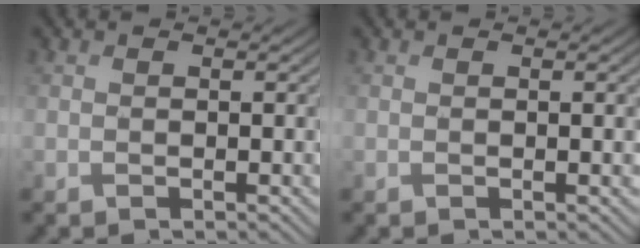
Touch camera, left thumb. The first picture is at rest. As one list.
[{"total": 1.5, "force": [0.1, 0.2, 1.5], "torque": [-0.021, 0.002, 0.001]}]